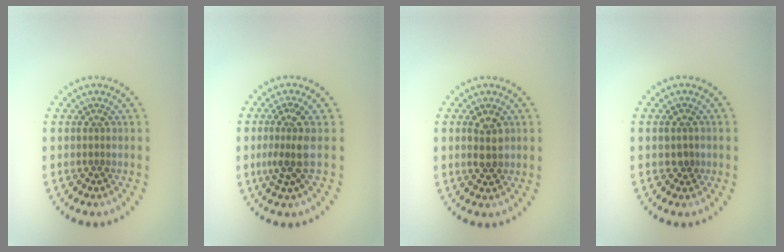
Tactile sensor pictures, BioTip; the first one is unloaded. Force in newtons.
{"total": 2.7, "press": 2.0, "slide": 1.8}
{"total": 2.2, "press": 2.2, "slide": 0.4}
{"total": 1.1, "press": 1.1, "slide": 0.2}